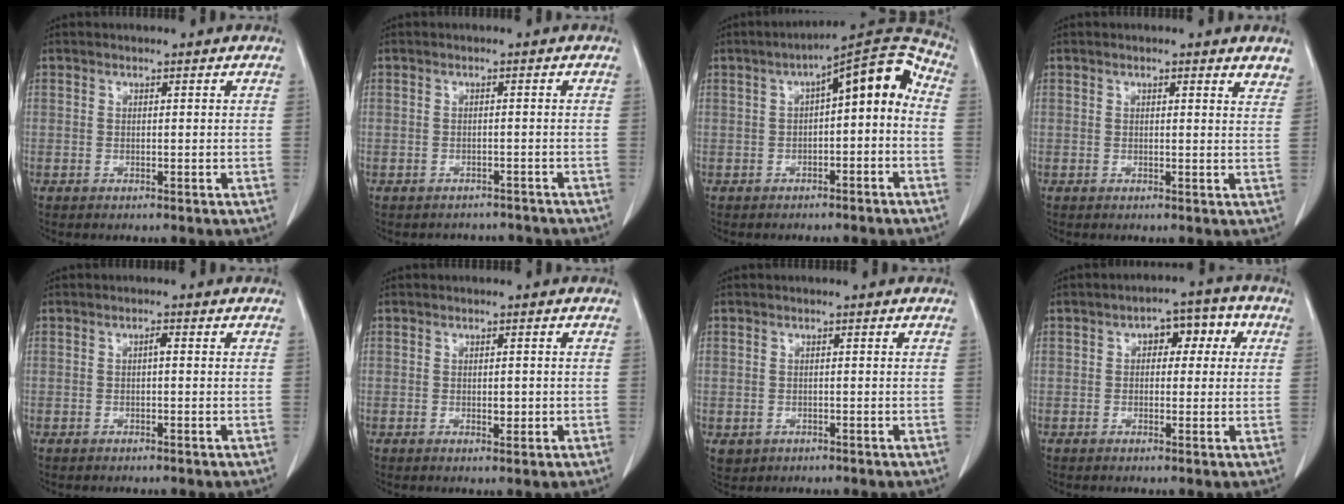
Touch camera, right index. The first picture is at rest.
{"total": 4.1, "force": [-3.6, 1.8, -0.2], "torque": [0.004, 0.009, -0.043]}
{"total": 10.7, "force": [0.0, 3.2, 10.2], "torque": [-0.144, 0.046, -0.001]}
{"total": 3.9, "force": [3.2, 0.9, 1.9], "torque": [-0.014, -0.006, 0.024]}
{"total": 0.9, "force": [0.0, 0.2, 0.8], "torque": [-0.013, 0.003, 0.000]}
{"total": 1.7, "force": [-0.2, 0.9, 1.4], "torque": [-0.020, -0.001, 0.002]}
{"total": 1.9, "force": [-0.6, 1.8, 0.3], "torque": [-0.002, 0.003, 0.002]}
{"total": 5.8, "force": [1.4, 3.3, 4.6], "torque": [-0.051, 0.032, 0.014]}